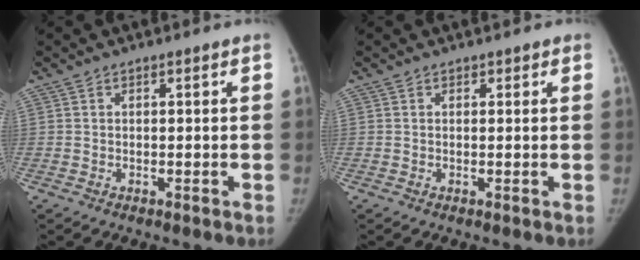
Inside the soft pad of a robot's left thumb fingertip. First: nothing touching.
{"total": 0.8, "force": [0.6, 0.5, 0.3], "torque": [0.006, -0.003, 0.005]}